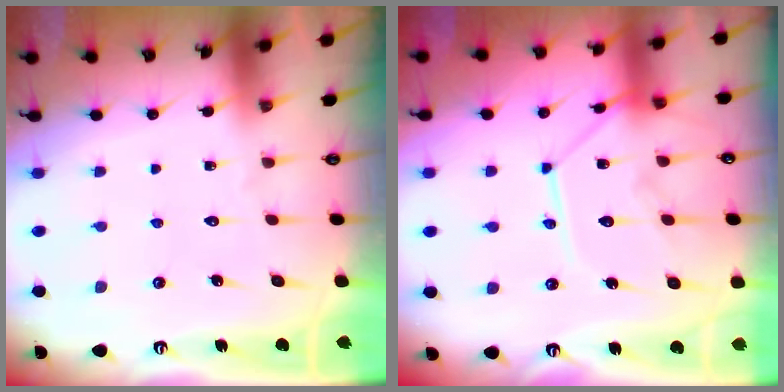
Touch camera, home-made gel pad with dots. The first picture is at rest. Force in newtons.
{"total": 12.9, "press": 12.8, "slide": 1.6}